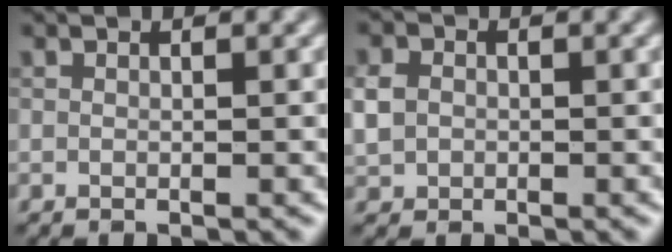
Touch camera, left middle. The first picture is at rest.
{"total": 2.0, "force": [-0.1, 1.8, 0.9], "torque": [-0.017, 0.001, -0.005]}